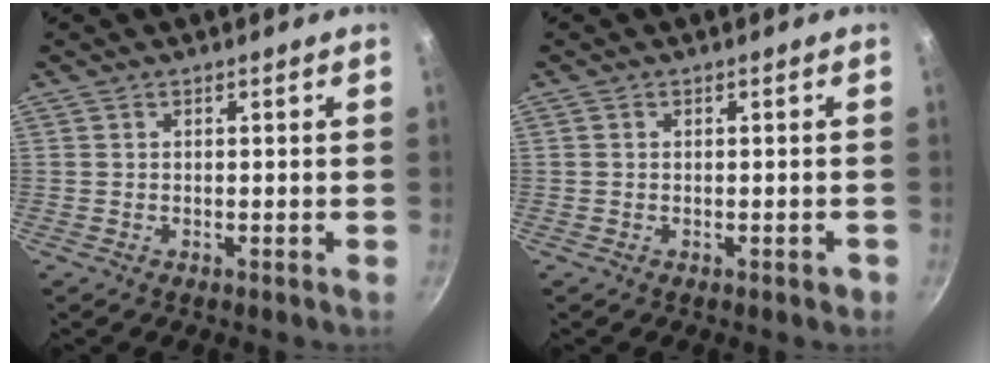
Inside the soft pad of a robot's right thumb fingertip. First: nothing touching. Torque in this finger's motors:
{"motor_torque": [0.45, -0.09, -0.21, 0.04, 0.07]}